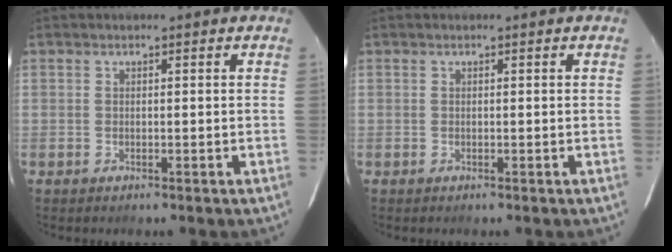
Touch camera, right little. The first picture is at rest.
{"total": 0.0}